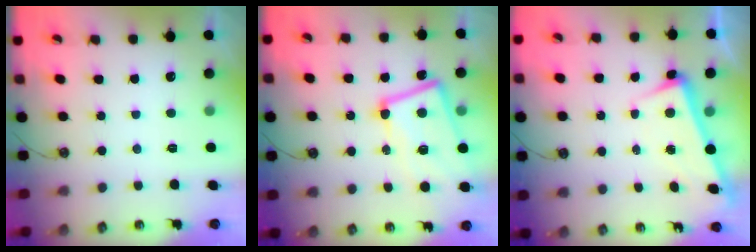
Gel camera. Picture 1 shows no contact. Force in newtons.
{"total": 10.6, "press": 10.4, "slide": 1.9}
{"total": 3.6, "press": 3.4, "slide": 1.2}